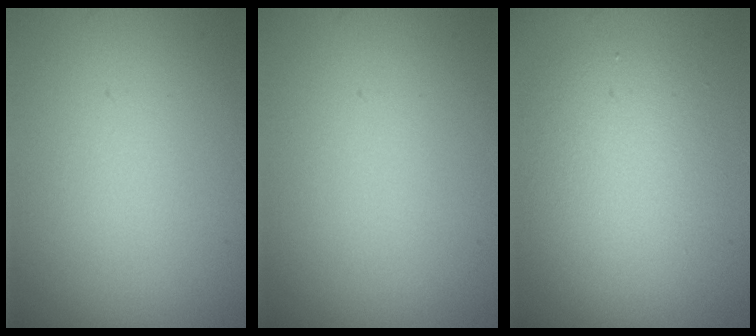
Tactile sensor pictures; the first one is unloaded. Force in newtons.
{"total": 0.0}
{"total": 4.6, "press": 4.6, "slide": 0.4}